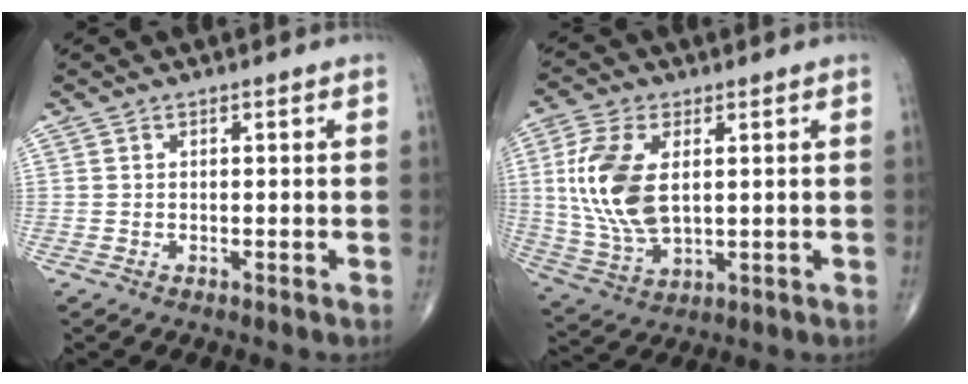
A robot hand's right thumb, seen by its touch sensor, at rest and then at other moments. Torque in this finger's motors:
{"motor_torque": [-0.77, 1.39, 1.40, 0.34, 0.16]}